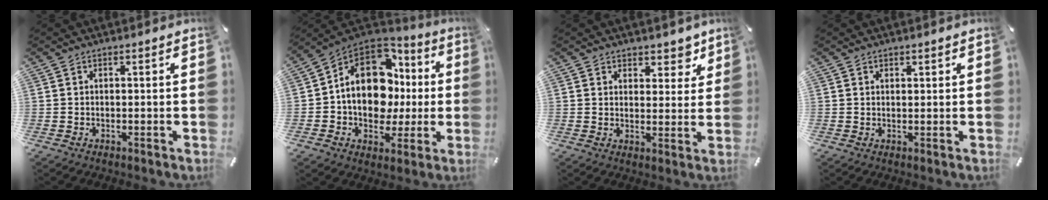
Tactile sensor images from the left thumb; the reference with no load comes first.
{"total": 17.1, "force": [1.7, 12.9, 11.1], "torque": [-0.189, -0.007, 0.032]}
{"total": 6.2, "force": [4.3, 4.2, 1.4], "torque": [0.010, -0.033, 0.069]}
{"total": 1.0, "force": [0.6, 0.7, 0.1], "torque": [0.005, -0.002, 0.011]}